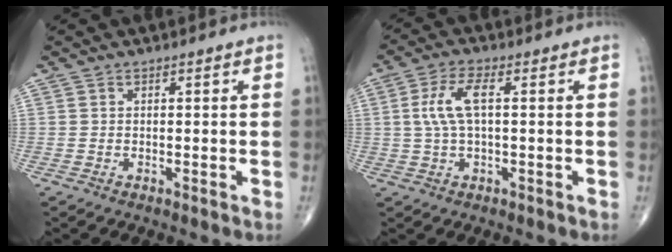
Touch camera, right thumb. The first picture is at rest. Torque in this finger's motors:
{"motor_torque": [-0.38, 0.62, -0.08, -0.17, 0.18]}